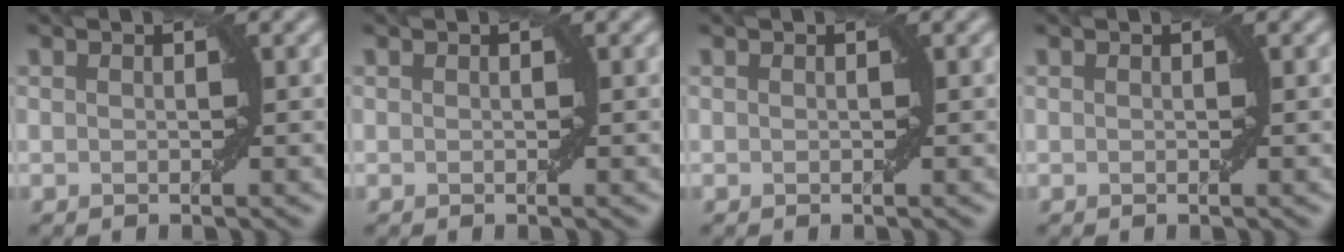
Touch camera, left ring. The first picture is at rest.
{"total": 0.0}
{"total": 0.0}
{"total": 0.0}